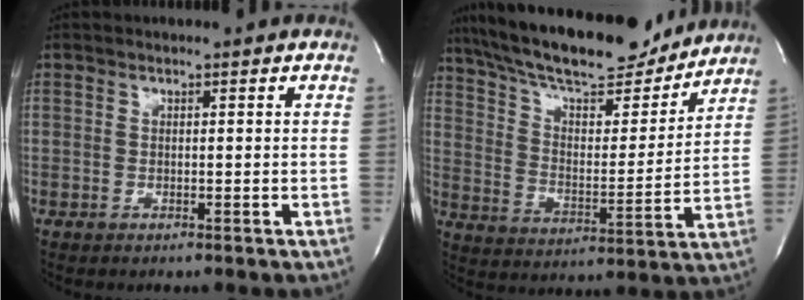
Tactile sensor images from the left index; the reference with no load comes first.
{"total": 22.4, "force": [19.1, 5.4, 10.4], "torque": [-0.189, 0.014, 0.299]}